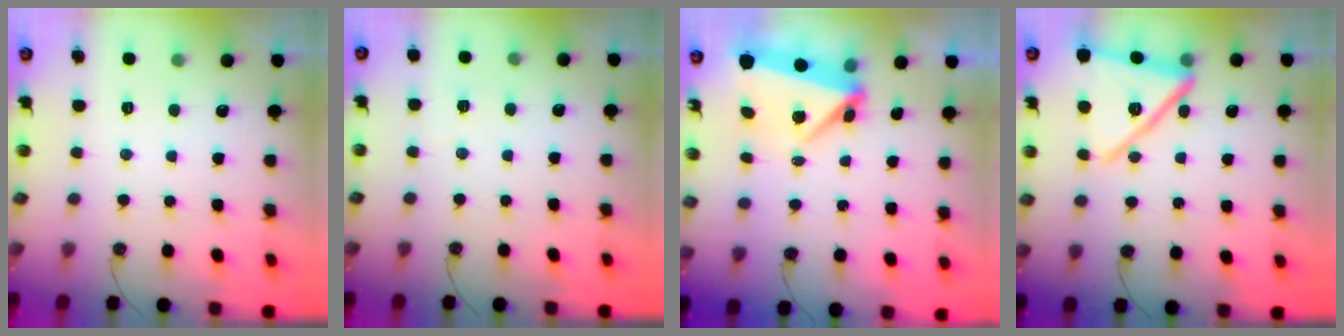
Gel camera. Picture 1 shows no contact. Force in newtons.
{"total": 2.0, "press": 1.7, "slide": 0.9}
{"total": 6.4, "press": 6.4, "slide": 0.1}
{"total": 17.2, "press": 16.5, "slide": 4.7}